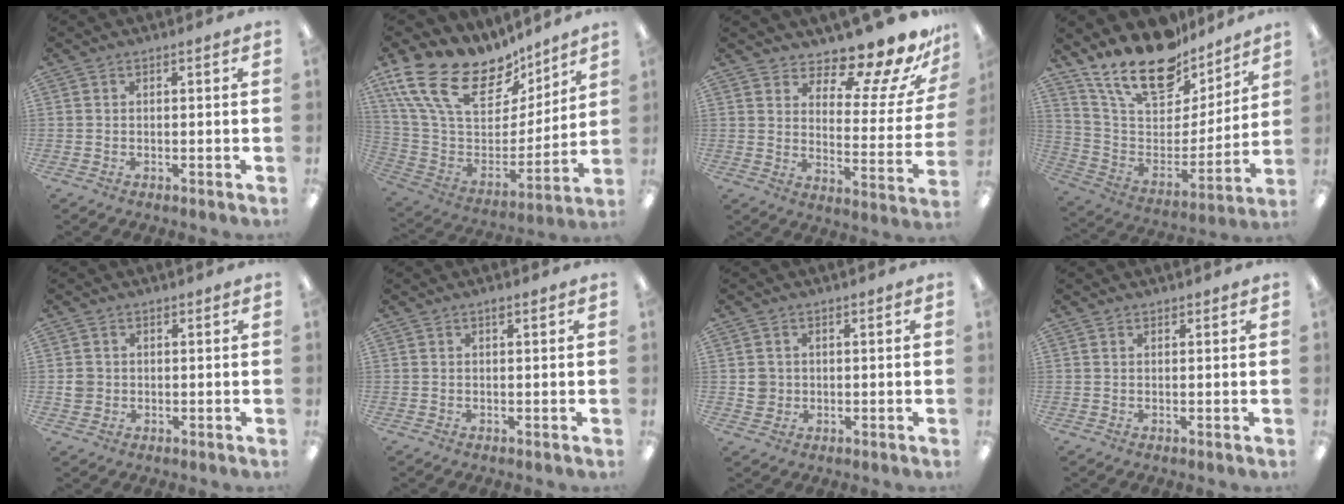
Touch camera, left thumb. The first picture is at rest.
{"total": 21.2, "force": [14.3, 11.1, 11.1], "torque": [-0.231, -0.102, 0.260]}
{"total": 14.1, "force": [12.3, 3.9, 5.7], "torque": [-0.081, -0.110, 0.203]}
{"total": 20.8, "force": [16.8, 8.2, 9.0], "torque": [-0.179, -0.117, 0.301]}
{"total": 3.1, "force": [0.3, 3.0, 0.5], "torque": [-0.006, 0.002, 0.005]}
{"total": 0.9, "force": [0.7, 0.2, 0.6], "torque": [-0.006, -0.003, 0.010]}
{"total": 3.6, "force": [0.5, 3.5, 0.4], "torque": [0.002, 0.000, 0.007]}
{"total": 0.9, "force": [0.8, 0.5, 0.1], "torque": [-0.002, 0.000, 0.016]}